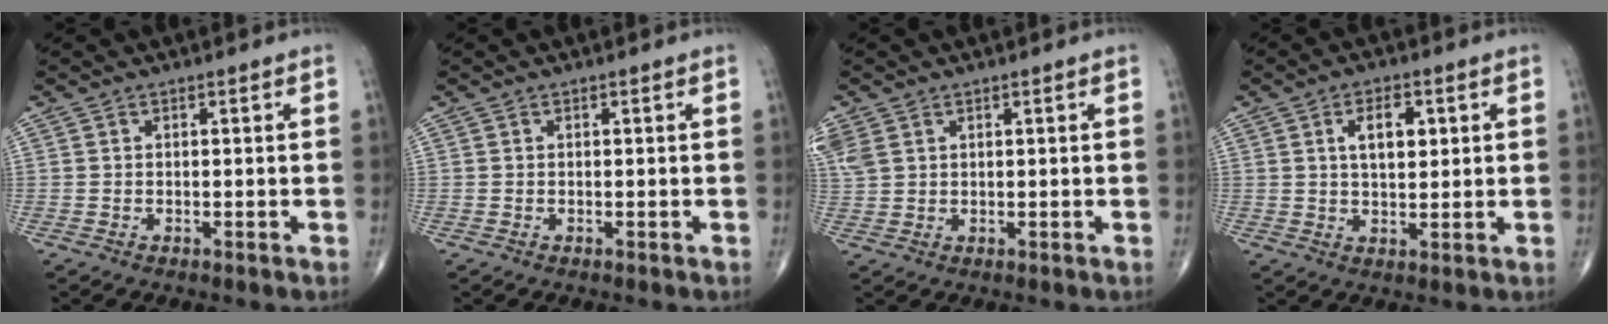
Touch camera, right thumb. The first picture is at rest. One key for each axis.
{"total": 0.0}
{"total": 4.7, "fx": 2.2, "fy": 3.2, "fz": 2.7, "tx": -0.075, "ty": 0.009, "tz": 0.055}
{"total": 6.3, "fx": 1.9, "fy": 3.3, "fz": 5.0, "tx": -0.068, "ty": -0.006, "tz": 0.032}